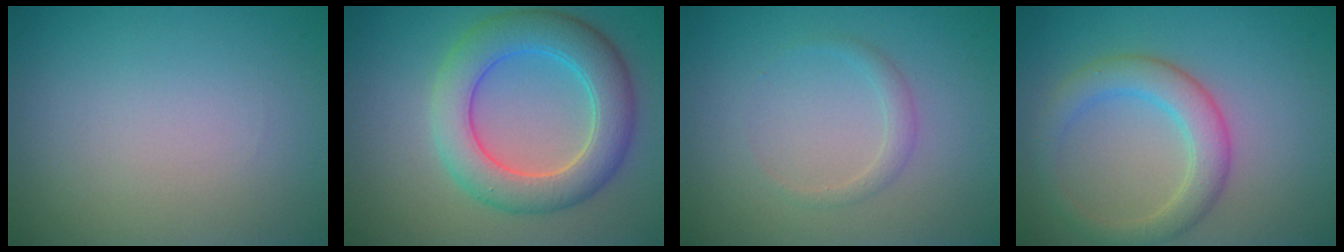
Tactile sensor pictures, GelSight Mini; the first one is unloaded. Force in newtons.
{"total": 6.8, "press": 6.8, "slide": 0.1}
{"total": 1.2, "press": 1.2, "slide": 0.1}
{"total": 3.8, "press": 3.8, "slide": 0.2}